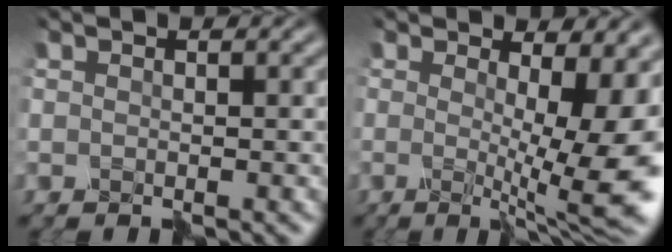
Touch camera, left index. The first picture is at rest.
{"total": 9.1, "force": [-0.2, 2.0, 8.9], "torque": [-0.116, -0.012, -0.003]}